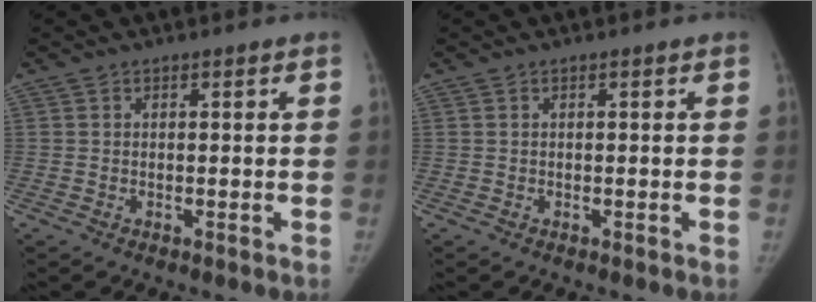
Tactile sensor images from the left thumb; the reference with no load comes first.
{"total": 0.0}